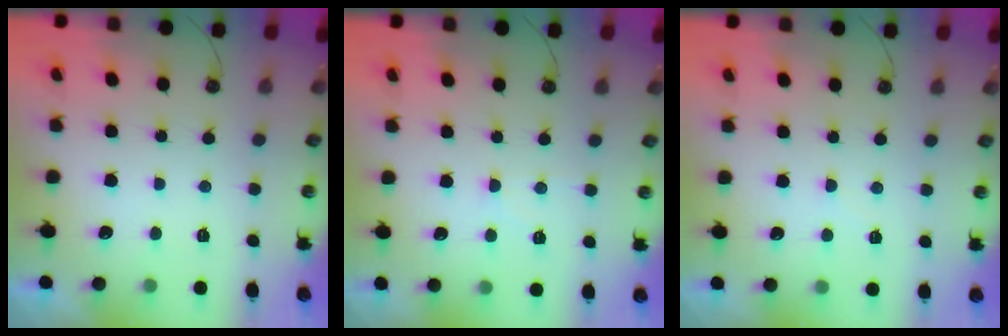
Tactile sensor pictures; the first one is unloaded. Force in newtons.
{"total": 5.4, "press": 5.4, "slide": 0.6}
{"total": 2.8, "press": 2.8, "slide": 0.4}